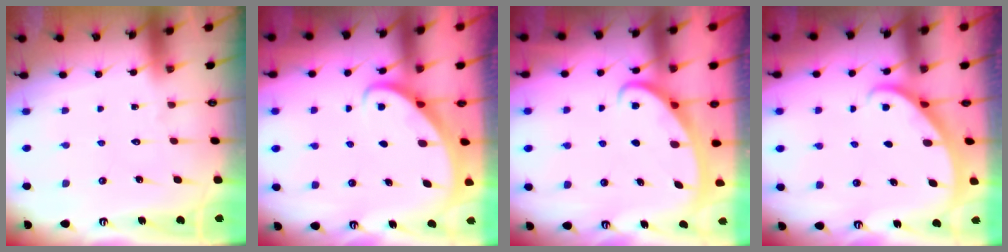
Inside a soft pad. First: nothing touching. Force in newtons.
{"total": 2.7, "press": 2.7, "slide": 0.2}
{"total": 2.7, "press": 2.7, "slide": 0.4}
{"total": 2.1, "press": 2.1, "slide": 0.2}